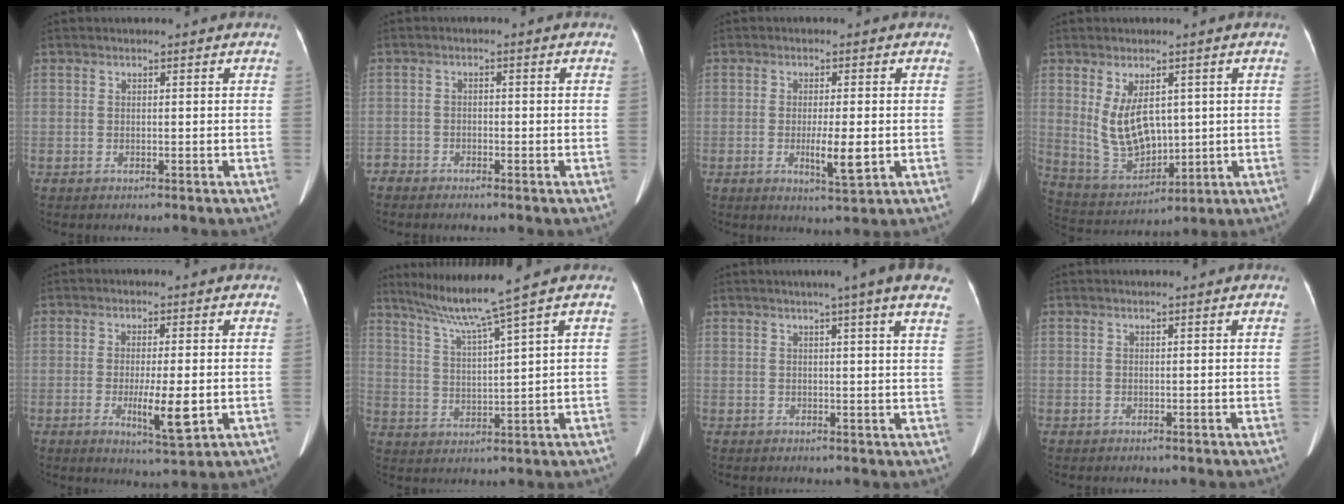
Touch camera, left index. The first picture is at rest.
{"total": 1.9, "force": [-1.8, 0.6, 0.2], "torque": [0.002, 0.001, -0.030]}
{"total": 4.9, "force": [-1.0, 0.7, 4.7], "torque": [-0.085, -0.008, -0.014]}
{"total": 8.9, "force": [1.6, 4.9, 7.3], "torque": [-0.149, -0.007, 0.053]}
{"total": 6.4, "force": [-1.3, 1.0, 6.2], "torque": [-0.107, -0.013, -0.019]}
{"total": 8.0, "force": [6.1, -2.6, 4.4], "torque": [-0.084, -0.005, 0.118]}
{"total": 11.1, "force": [8.2, -0.5, 7.4], "torque": [-0.093, 0.011, 0.076]}
{"total": 1.1, "force": [1.0, 0.0, 0.4], "torque": [-0.005, 0.020, 0.019]}